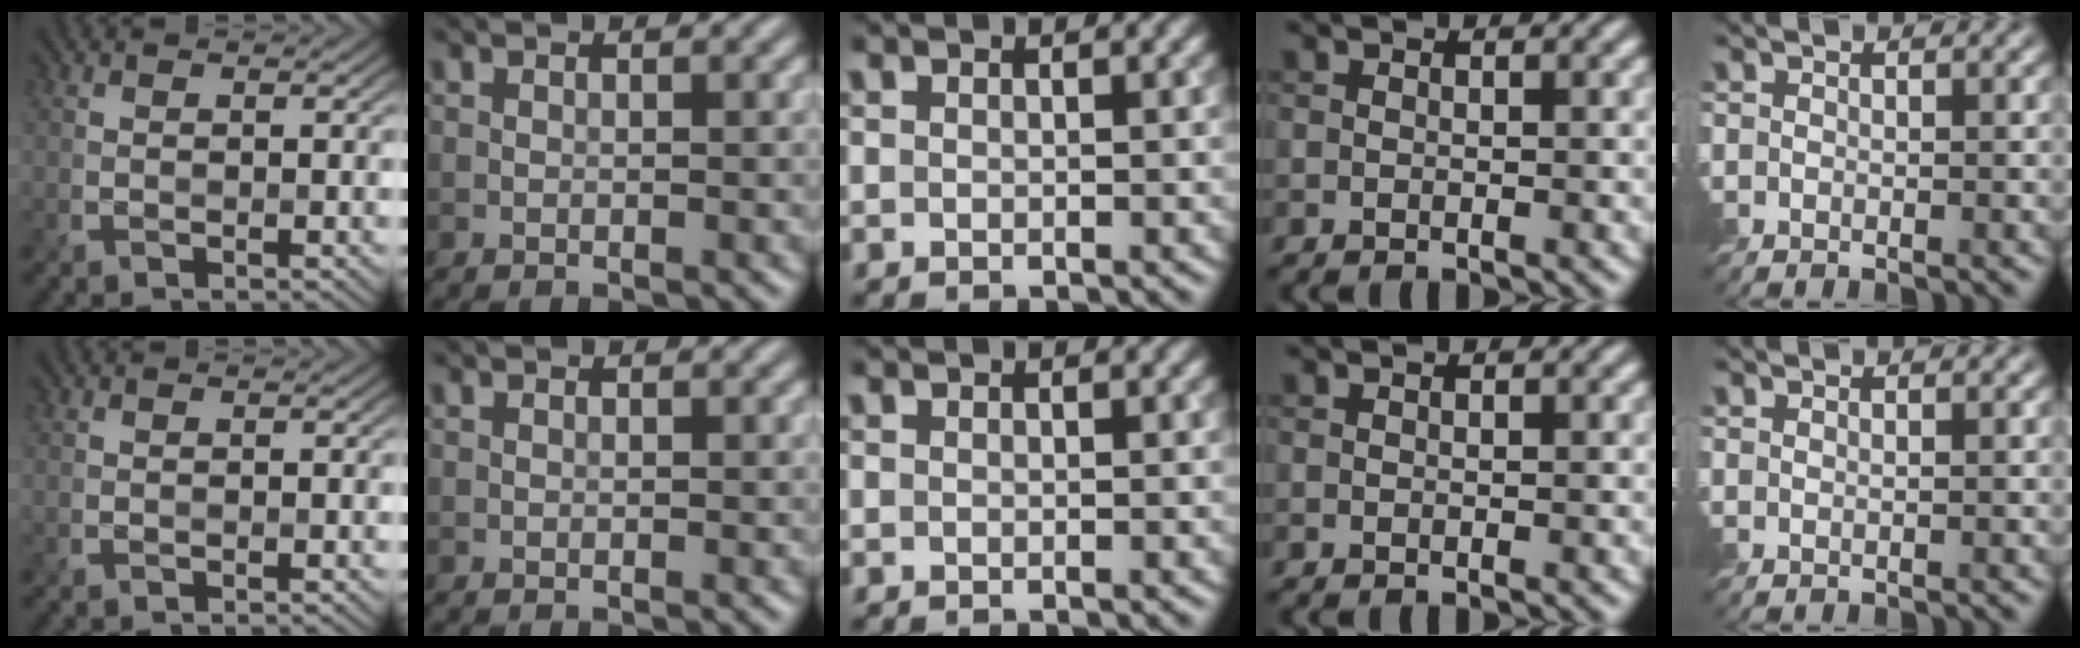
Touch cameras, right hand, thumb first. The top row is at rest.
{"little": {"total": 0.7, "force": [0.7, -0.1, -0.1], "torque": [0.003, 0.004, 0.015]}}